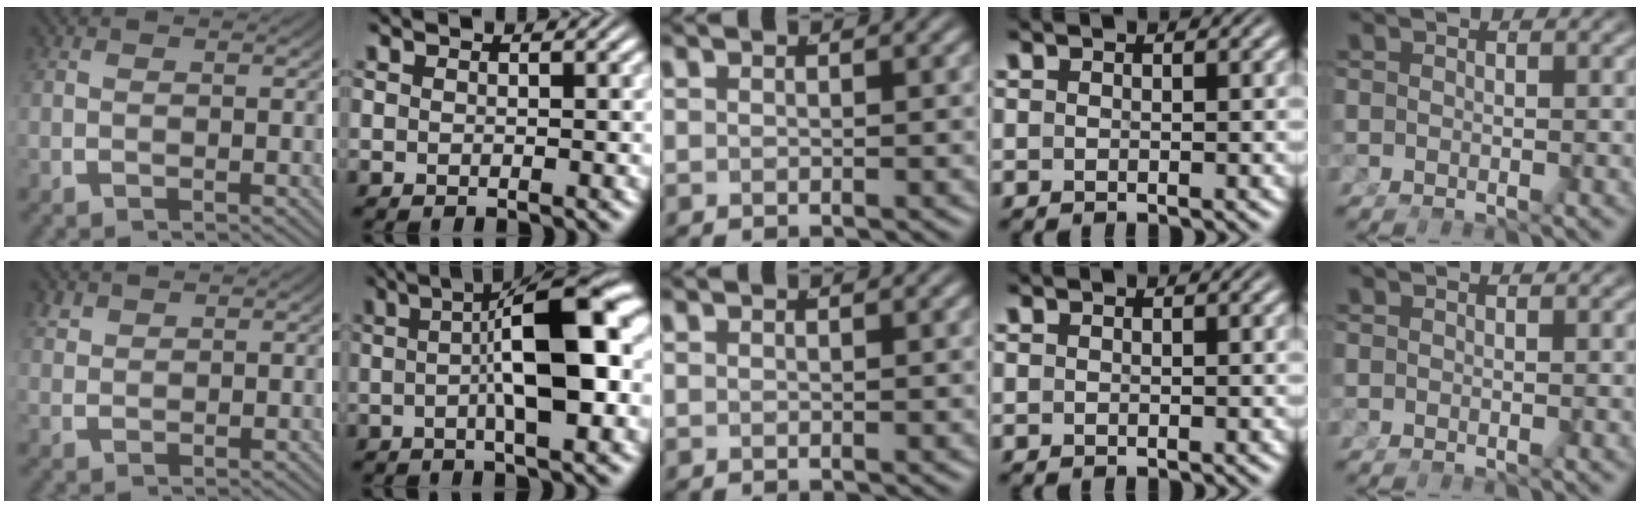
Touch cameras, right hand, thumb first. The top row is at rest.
{"thumb": {"total": 1.5, "force": [1.4, 0.4, 0.3], "torque": [-0.003, 0.002, 0.033]}, "index": {"total": 10.6, "force": [1.3, 2.9, 10.1], "torque": [-0.140, 0.013, 0.013]}}